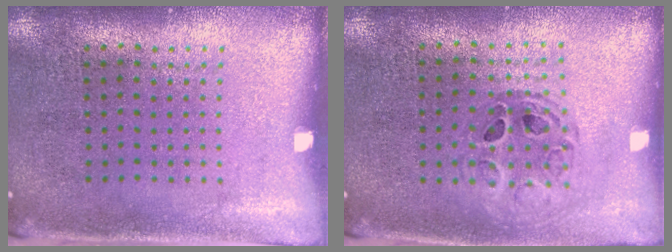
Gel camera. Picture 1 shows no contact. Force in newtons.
{"total": 0.8, "press": 0.8, "slide": 0.0}